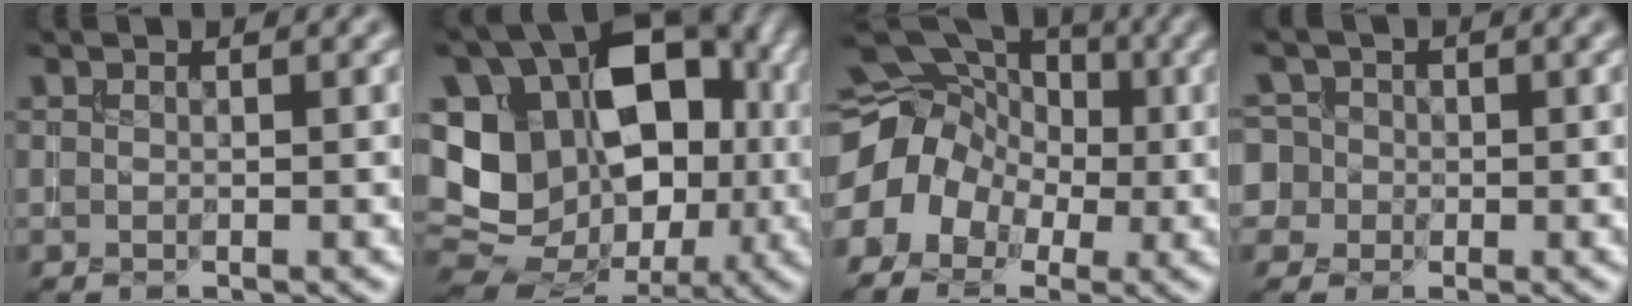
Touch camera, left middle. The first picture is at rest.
{"total": 17.9, "force": [0.9, 14.3, 10.8], "torque": [-0.180, 0.019, 0.034]}
{"total": 10.4, "force": [-0.7, 8.8, 5.6], "torque": [-0.096, 0.015, -0.044]}
{"total": 5.1, "force": [0.5, 4.8, 1.8], "torque": [-0.032, 0.038, -0.026]}